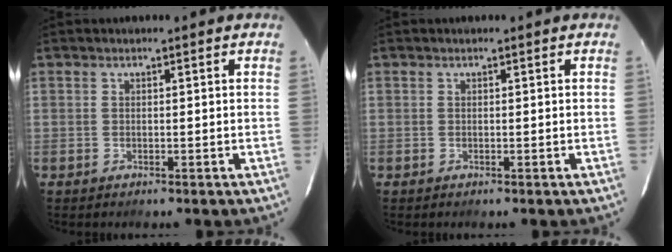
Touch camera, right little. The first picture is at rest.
{"total": 0.0}